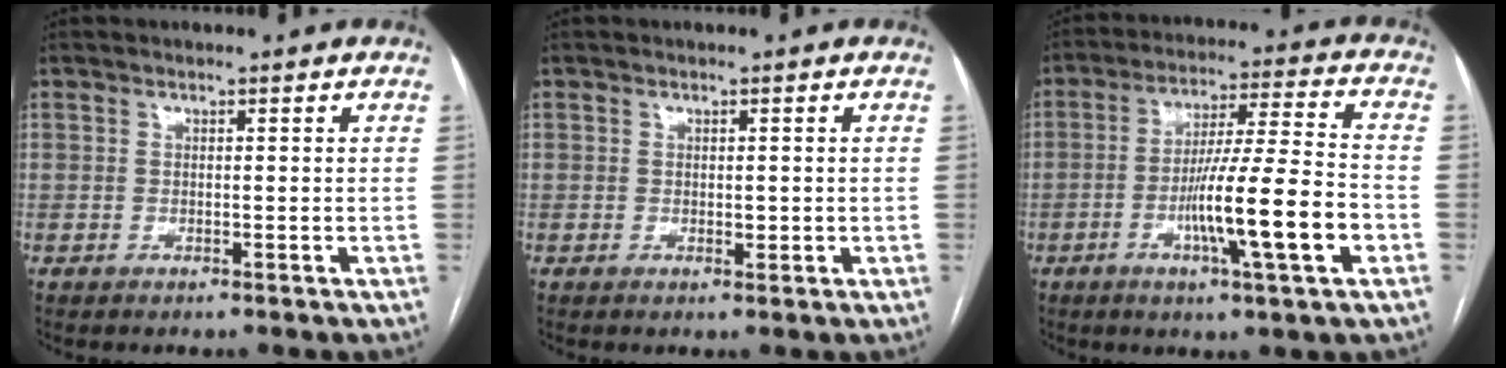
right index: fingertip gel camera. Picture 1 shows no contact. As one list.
[{"total": 1.3, "force": [0.0, 0.8, 1.1], "torque": [-0.015, -0.002, 0.002]}, {"total": 14.6, "force": [-4.5, 0.0, 13.9], "torque": [-0.237, -0.005, -0.077]}]